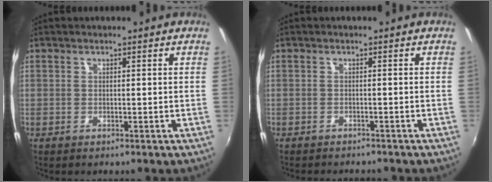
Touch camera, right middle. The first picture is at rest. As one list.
[{"total": 3.1, "force": [-2.9, 0.7, 0.8], "torque": [-0.024, -0.014, -0.044]}]